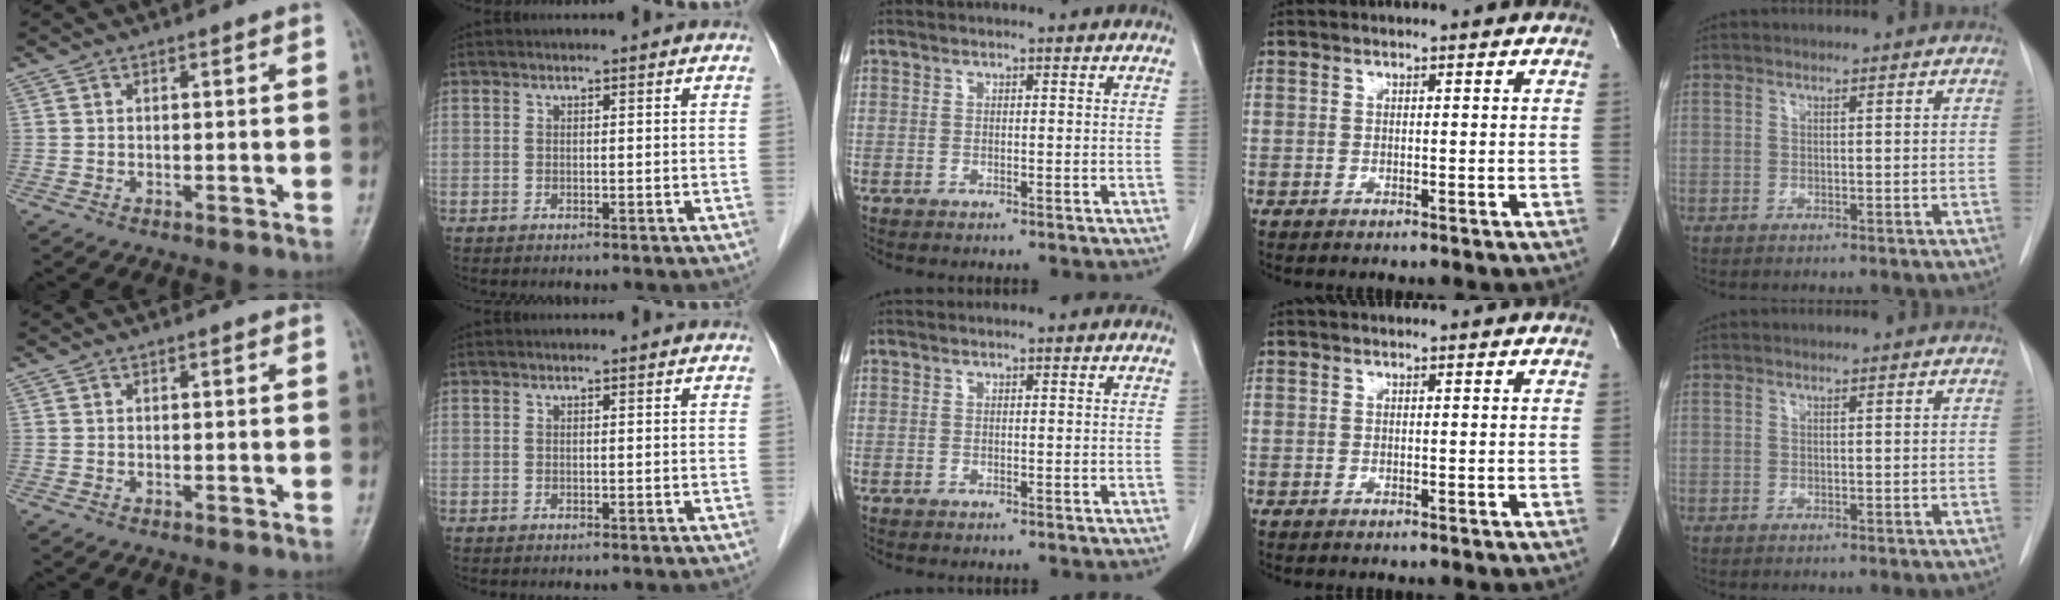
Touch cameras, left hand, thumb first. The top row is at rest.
{}